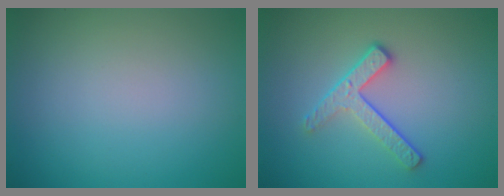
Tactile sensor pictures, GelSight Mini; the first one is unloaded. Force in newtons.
{"total": 2.9, "press": 2.3, "slide": 1.7}